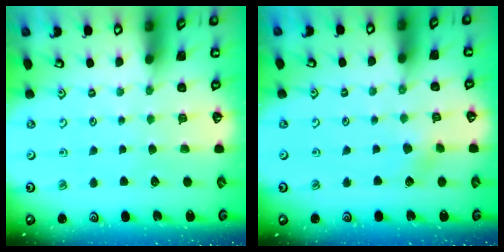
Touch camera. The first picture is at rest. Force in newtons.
{"total": 2.5, "press": 2.5, "slide": 0.3}